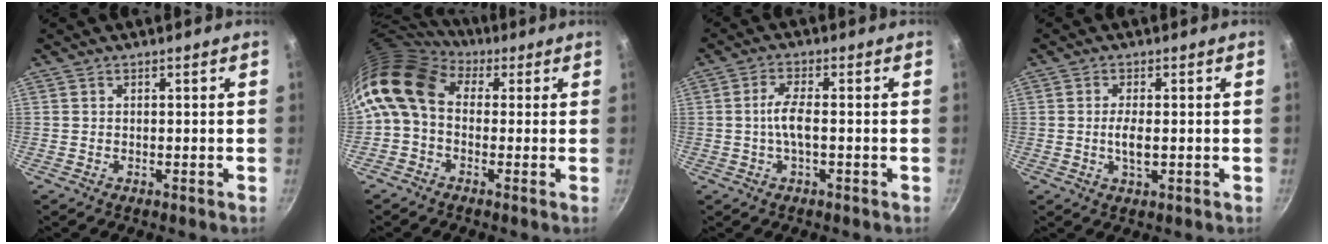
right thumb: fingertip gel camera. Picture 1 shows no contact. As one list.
[{"total": 12.0, "force": [1.8, 8.8, 8.0], "torque": [-0.147, 0.022, 0.009]}, {"total": 4.5, "force": [-0.7, 1.3, 4.2], "torque": [-0.096, 0.010, -0.018]}, {"total": 3.6, "force": [-0.4, 1.3, 3.3], "torque": [-0.072, -0.003, -0.009]}]